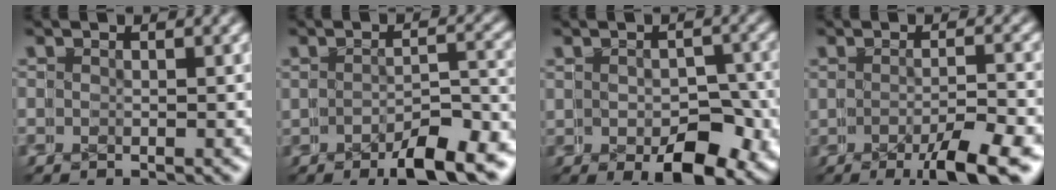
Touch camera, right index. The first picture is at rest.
{"total": 4.5, "force": [-4.1, 0.1, 1.8], "torque": [0.009, 0.013, -0.066]}
{"total": 4.9, "force": [-2.9, 2.0, 3.3], "torque": [-0.030, -0.014, -0.036]}
{"total": 5.0, "force": [-4.0, 0.5, 3.0], "torque": [-0.012, 0.007, -0.062]}